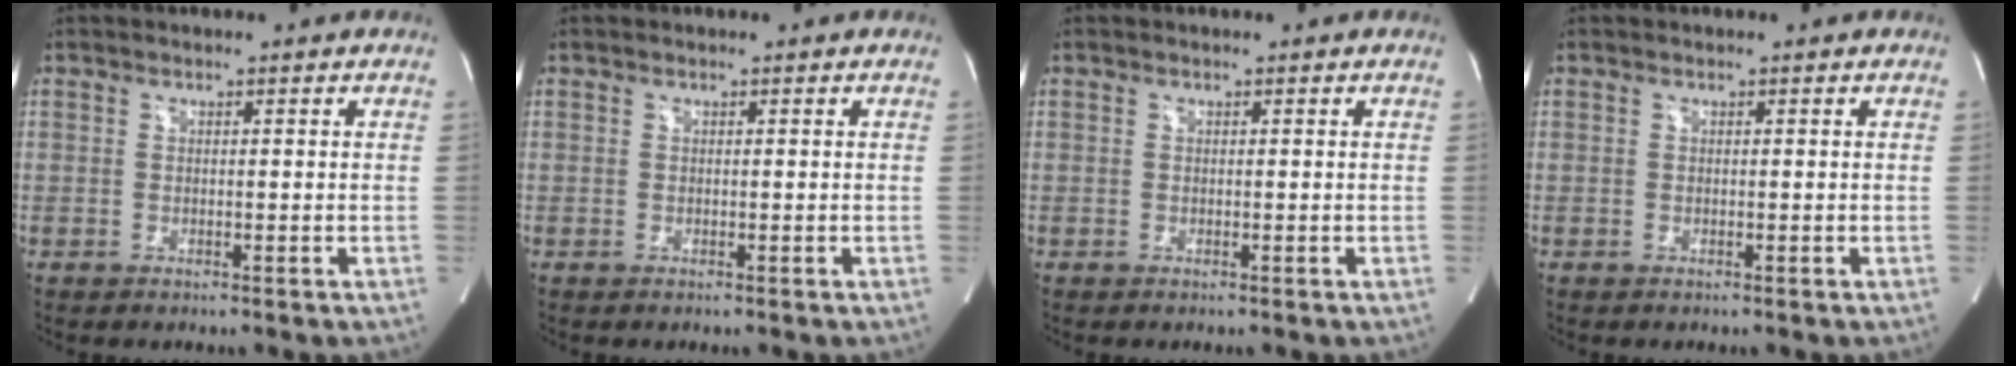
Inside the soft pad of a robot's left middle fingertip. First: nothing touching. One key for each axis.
{"total": 0.0}
{"total": 0.0}
{"total": 0.0}